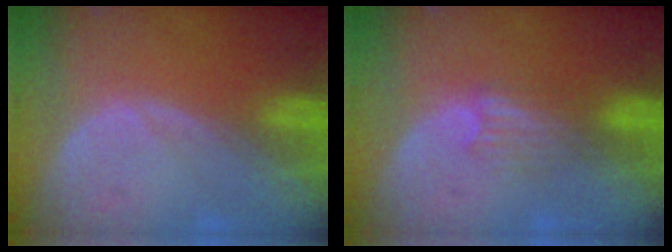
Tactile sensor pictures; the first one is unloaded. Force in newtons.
{"total": 3.2, "press": 2.9, "slide": 1.4}